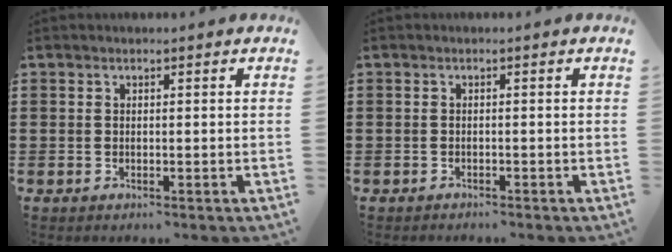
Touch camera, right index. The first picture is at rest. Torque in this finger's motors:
{"motor_torque": [0.15, -0.13, 0.00, 0.00]}